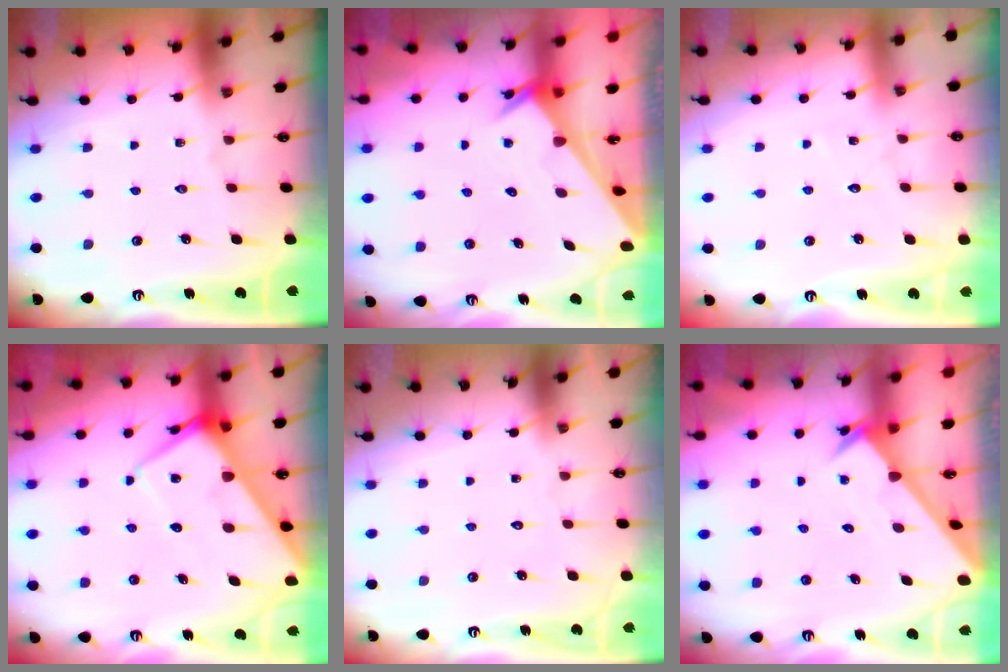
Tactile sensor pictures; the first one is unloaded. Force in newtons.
{"total": 3.5, "press": 3.4, "slide": 0.4}
{"total": 2.6, "press": 2.6, "slide": 0.3}
{"total": 9.3, "press": 9.2, "slide": 0.9}
{"total": 1.5, "press": 1.5, "slide": 0.0}
{"total": 2.4, "press": 2.4, "slide": 0.2}